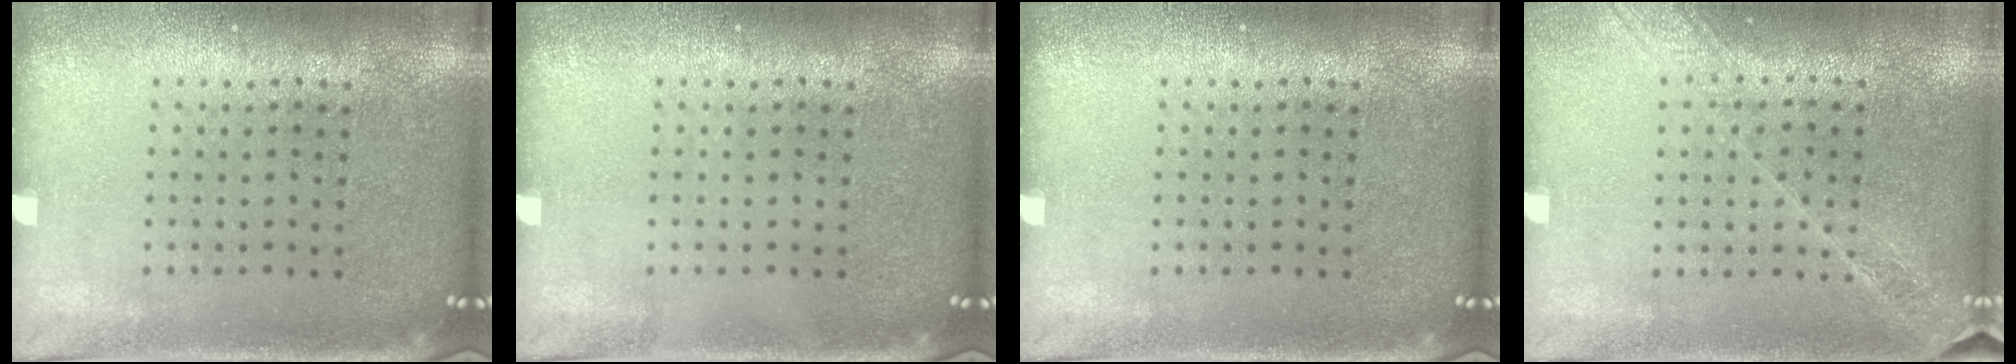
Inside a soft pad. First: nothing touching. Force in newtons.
{"total": 0.0}
{"total": 0.0}
{"total": 1.6, "press": 1.5, "slide": 0.6}